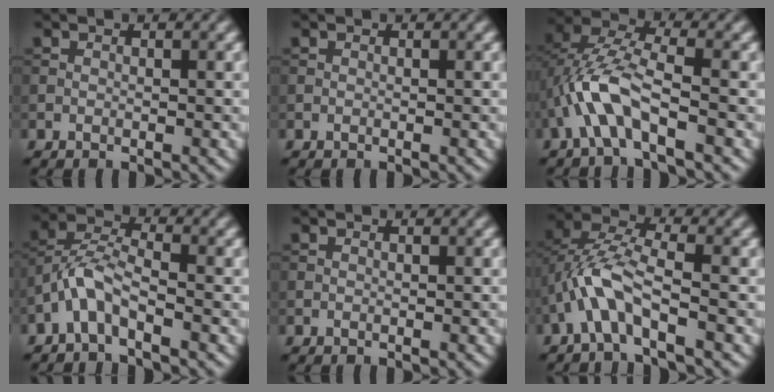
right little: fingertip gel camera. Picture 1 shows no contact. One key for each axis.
{"total": 0.0}
{"total": 5.6, "fx": -2.1, "fy": 2.0, "fz": 4.8, "tx": -0.109, "ty": 0.015, "tz": -0.045}
{"total": 3.5, "fx": -2.1, "fy": 1.1, "fz": 2.5, "tx": -0.056, "ty": 0.015, "tz": -0.052}
{"total": 0.0}
{"total": 4.9, "fx": -2.1, "fy": 1.7, "fz": 4.1, "tx": -0.094, "ty": 0.018, "tz": -0.046}